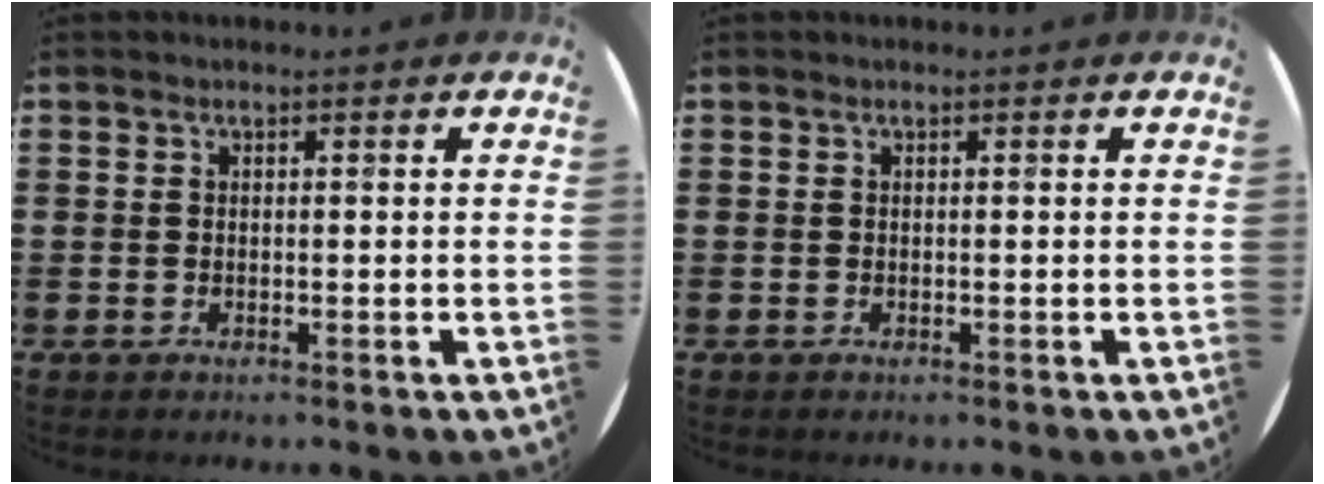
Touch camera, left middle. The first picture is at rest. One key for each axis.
{"total": 0.0}